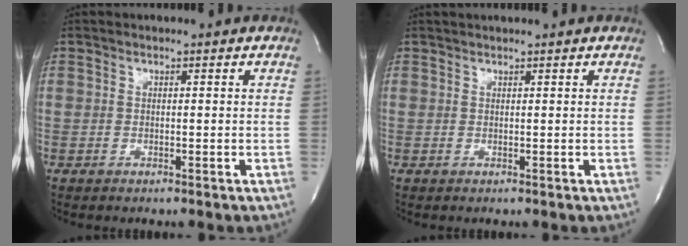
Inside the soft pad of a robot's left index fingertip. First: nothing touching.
{"total": 3.0, "force": [2.8, 0.0, 1.1], "torque": [-0.012, 0.025, 0.040]}